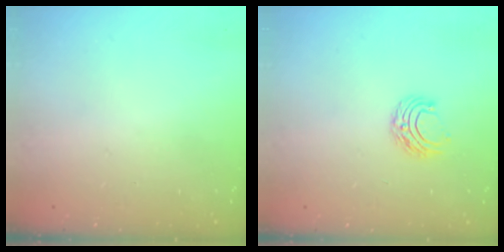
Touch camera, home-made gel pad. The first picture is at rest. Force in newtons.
{"total": 6.2, "press": 6.2, "slide": 0.5}